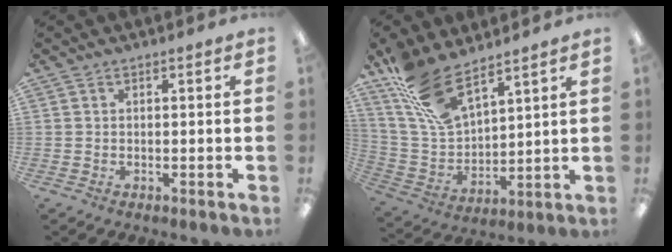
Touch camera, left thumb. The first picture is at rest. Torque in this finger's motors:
{"motor_torque": [1.07, 1.08, 1.44, -1.33, 0.35]}